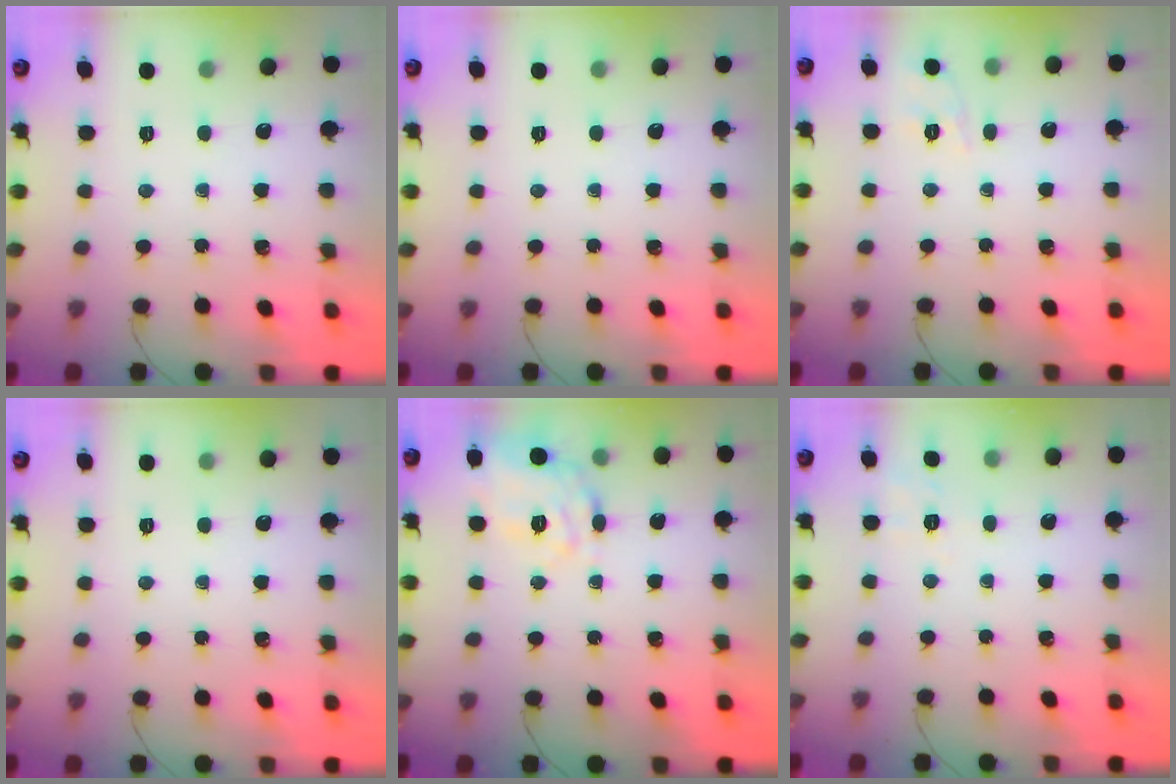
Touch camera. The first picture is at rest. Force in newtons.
{"total": 0.0}
{"total": 2.0, "press": 0.8, "slide": 1.8}
{"total": 0.0}
{"total": 11.3, "press": 11.2, "slide": 1.3}
{"total": 1.9, "press": 0.2, "slide": 1.9}